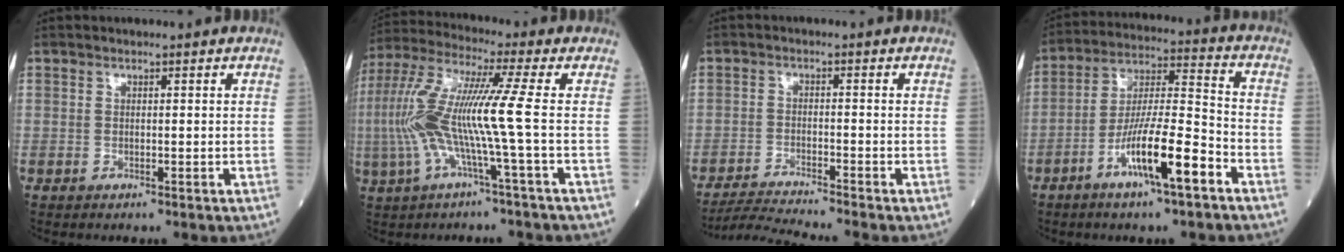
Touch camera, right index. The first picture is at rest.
{"total": 12.1, "force": [-1.8, -0.9, 12.0], "torque": [-0.264, 0.015, -0.045]}
{"total": 6.2, "force": [-5.6, -2.2, 1.4], "torque": [-0.029, -0.020, -0.100]}
{"total": 12.6, "force": [-6.3, 1.1, 10.9], "torque": [-0.198, -0.003, -0.115]}